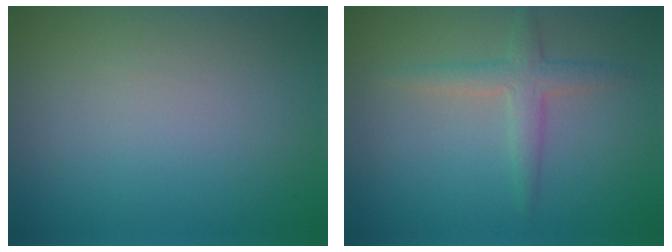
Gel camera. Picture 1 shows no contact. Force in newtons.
{"total": 2.3, "press": 2.3, "slide": 0.0}